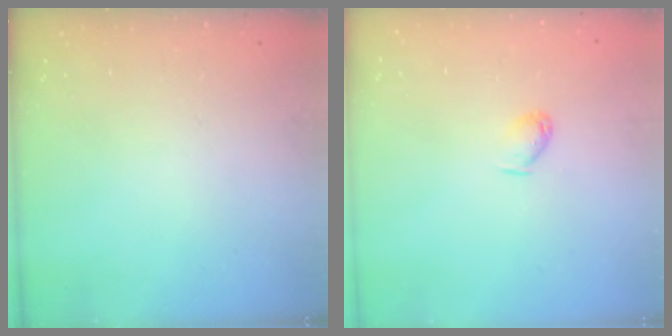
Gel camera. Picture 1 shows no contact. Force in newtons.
{"total": 3.4, "press": 3.3, "slide": 0.7}